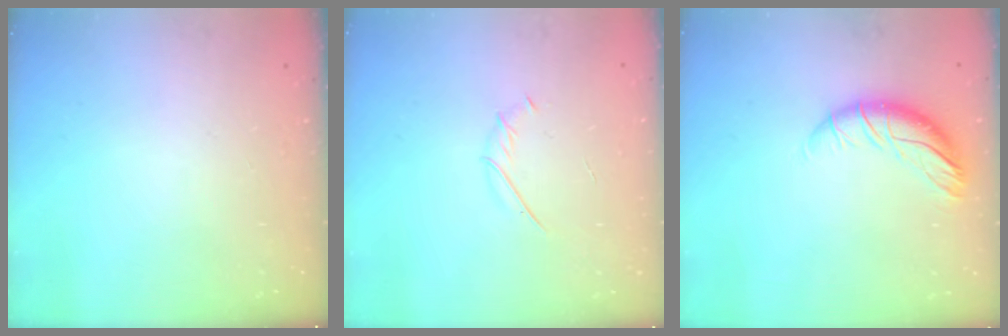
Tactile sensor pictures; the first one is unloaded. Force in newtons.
{"total": 1.9, "press": 1.8, "slide": 0.6}
{"total": 10.2, "press": 10.1, "slide": 0.9}